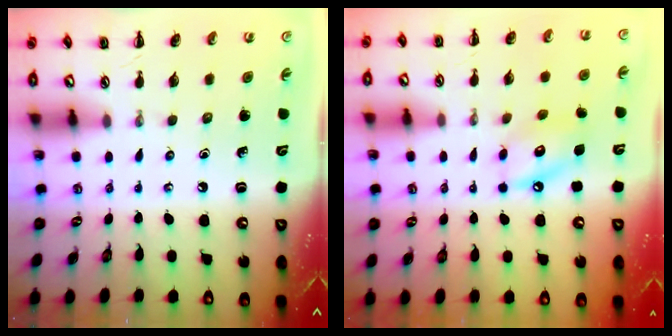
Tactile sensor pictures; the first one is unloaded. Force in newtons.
{"total": 10.6, "press": 10.5, "slide": 1.5}